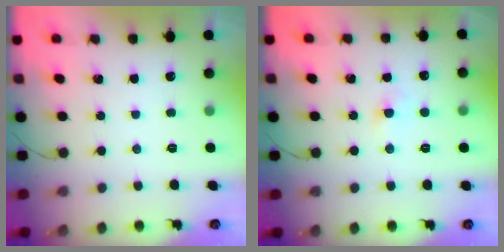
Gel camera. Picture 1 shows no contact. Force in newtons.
{"total": 2.7, "press": 2.4, "slide": 1.2}